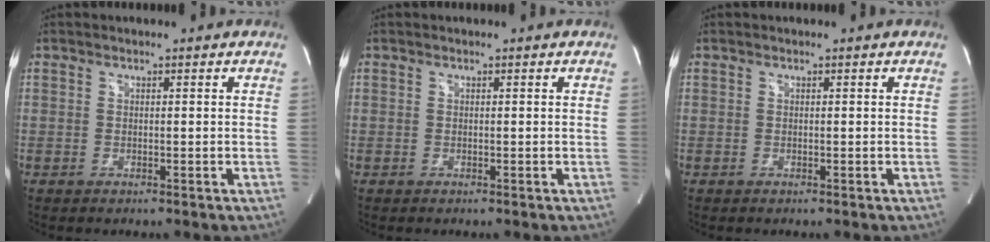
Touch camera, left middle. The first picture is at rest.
{"total": 0.0}
{"total": 0.0}